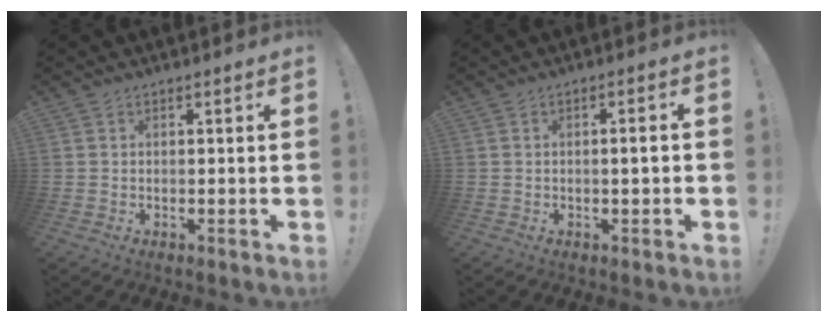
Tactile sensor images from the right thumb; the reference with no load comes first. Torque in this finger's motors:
{"motor_torque": [0.15, -0.67, 0.09, 0.27, 0.08]}